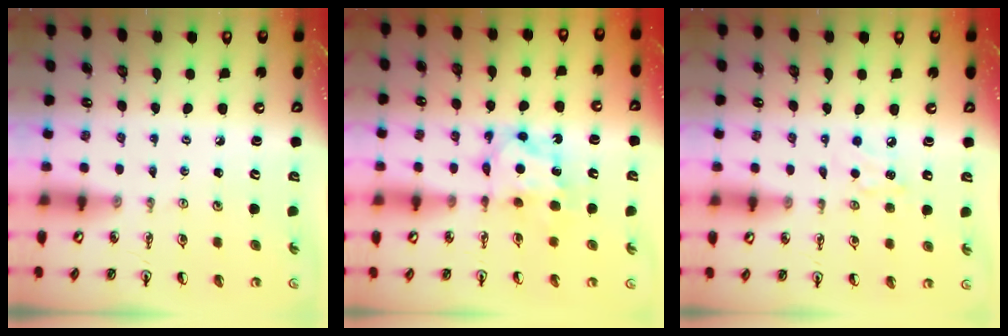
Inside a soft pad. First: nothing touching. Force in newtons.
{"total": 7.4, "press": 7.3, "slide": 0.7}
{"total": 5.6, "press": 5.5, "slide": 0.8}